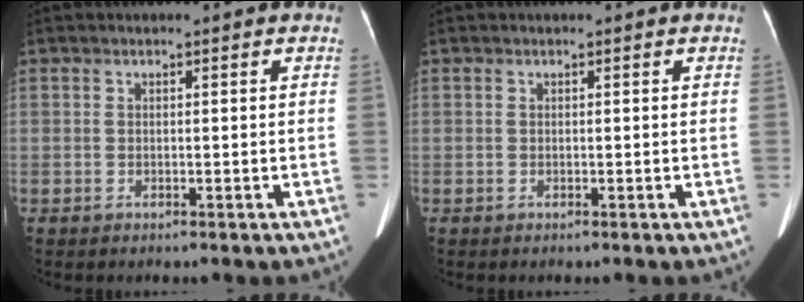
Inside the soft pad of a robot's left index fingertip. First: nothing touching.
{"total": 0.0}